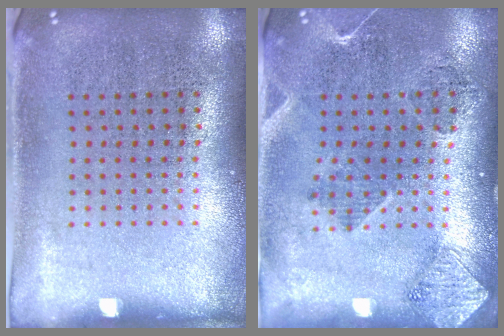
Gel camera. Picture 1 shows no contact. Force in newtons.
{"total": 1.8, "press": 1.6, "slide": 0.8}